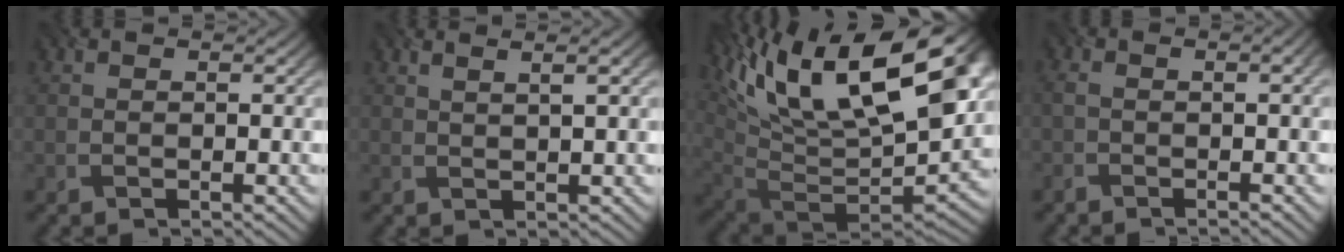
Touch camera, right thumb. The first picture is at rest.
{"total": 3.4, "force": [1.8, 0.6, 2.9], "torque": [-0.034, 0.011, 0.019]}
{"total": 21.0, "force": [9.0, 9.7, 16.3], "torque": [-0.272, 0.013, 0.166]}
{"total": 4.0, "force": [-0.7, 1.2, 3.8], "torque": [-0.050, -0.002, -0.018]}